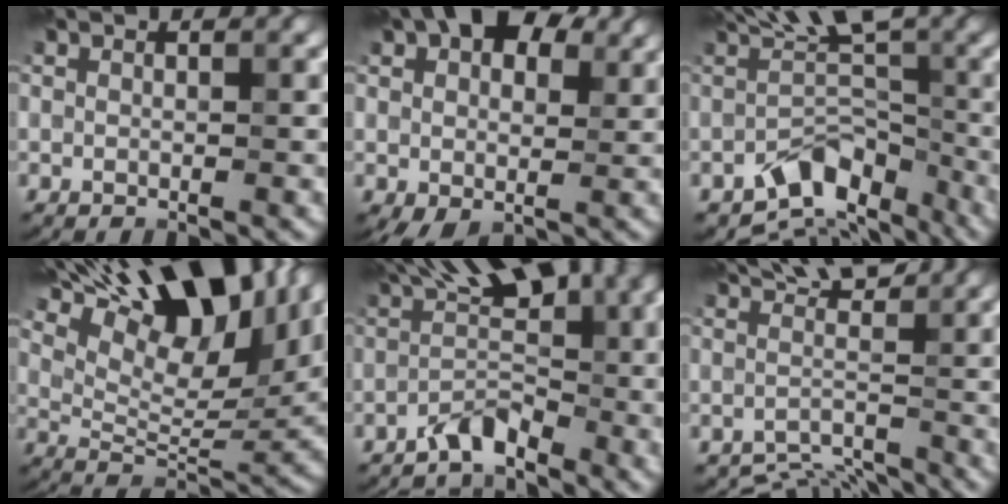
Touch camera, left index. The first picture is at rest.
{"total": 9.0, "force": [3.1, 5.6, 6.4], "torque": [-0.094, 0.015, 0.045]}
{"total": 6.5, "force": [-3.2, 3.6, 4.4], "torque": [-0.043, 0.006, -0.059]}
{"total": 14.8, "force": [9.4, 5.0, 10.3], "torque": [-0.165, 0.029, 0.161]}
{"total": 6.9, "force": [-2.8, 2.9, 5.6], "torque": [-0.069, 0.022, -0.063]}
{"total": 3.4, "force": [-0.8, 1.7, 2.8], "torque": [-0.031, -0.005, -0.015]}